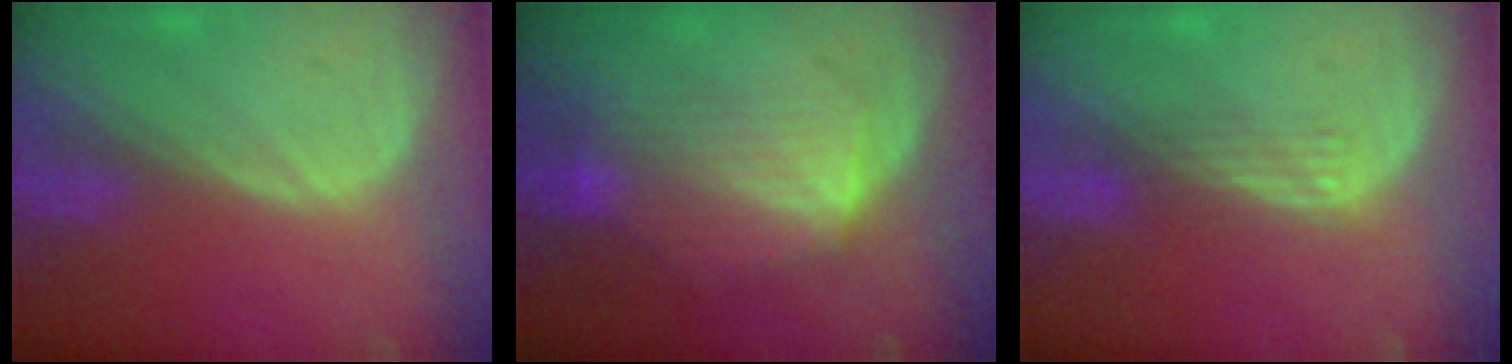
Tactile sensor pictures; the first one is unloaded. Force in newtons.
{"total": 7.4, "press": 7.3, "slide": 1.3}
{"total": 2.9, "press": 2.7, "slide": 1.2}